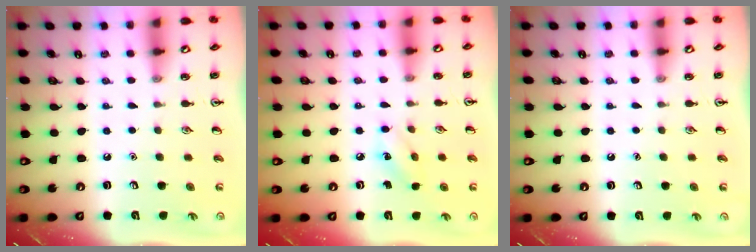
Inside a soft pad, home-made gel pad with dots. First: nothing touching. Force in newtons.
{"total": 5.4, "press": 5.1, "slide": 1.5}
{"total": 0.0}